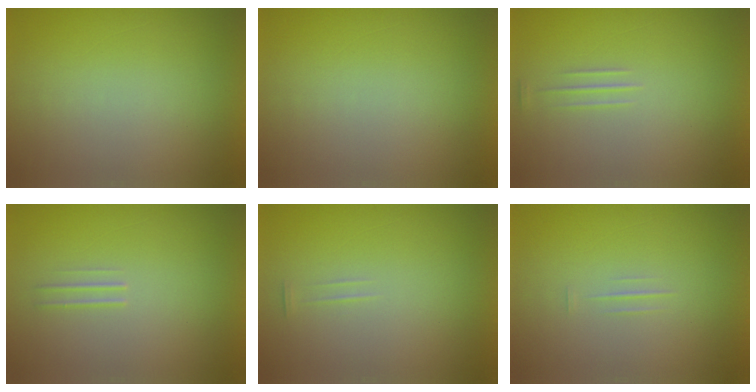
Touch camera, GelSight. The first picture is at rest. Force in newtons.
{"total": 0.0}
{"total": 1.2}
{"total": 1.9}
{"total": 1.3}
{"total": 1.3}